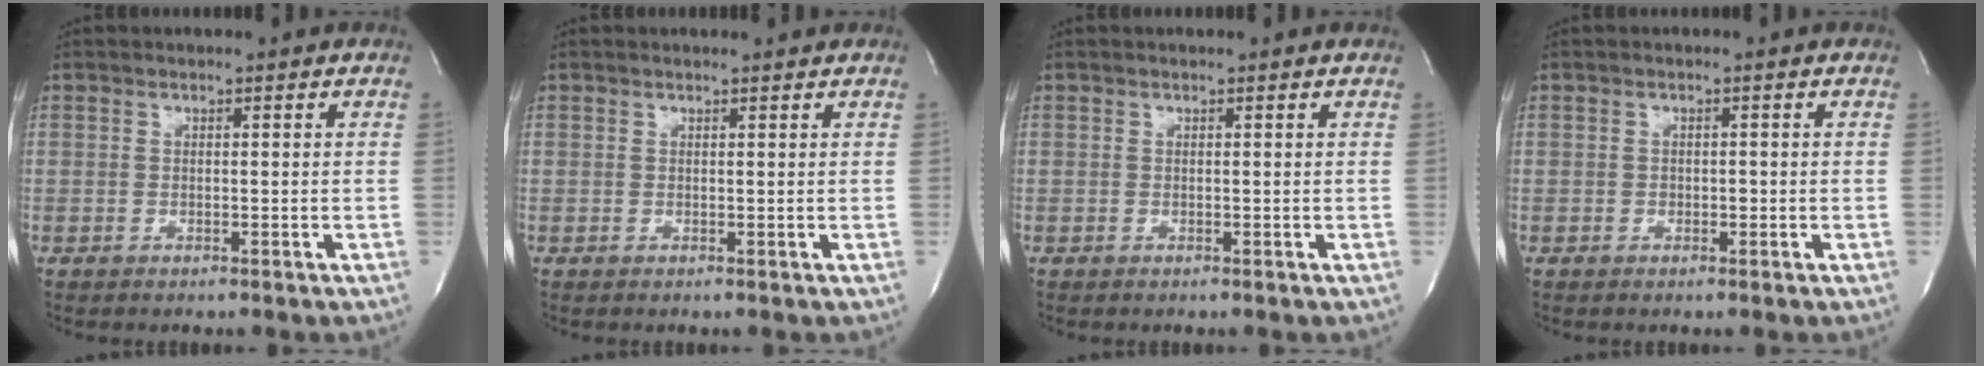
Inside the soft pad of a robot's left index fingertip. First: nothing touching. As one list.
[{"total": 1.3, "force": [1.3, -0.1, 0.1], "torque": [-0.007, -0.002, 0.016]}, {"total": 0.9, "force": [0.9, 0.1, 0.1], "torque": [-0.007, 0.004, 0.008]}, {"total": 0.7, "force": [-0.3, 0.5, 0.4], "torque": [-0.002, -0.001, -0.008]}]